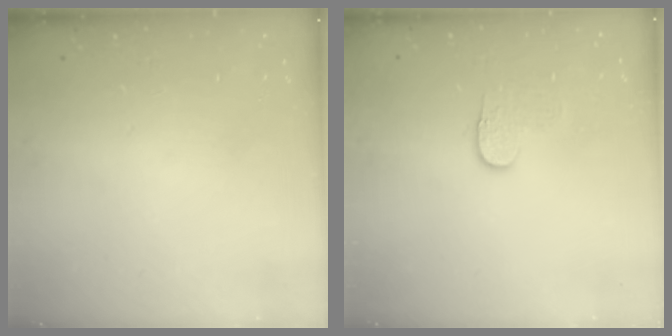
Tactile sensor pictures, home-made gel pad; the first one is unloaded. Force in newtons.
{"total": 3.3, "press": 3.3, "slide": 0.4}